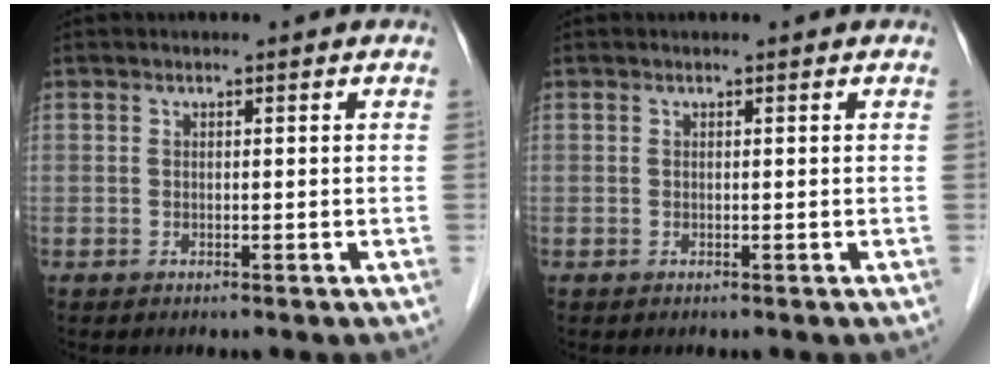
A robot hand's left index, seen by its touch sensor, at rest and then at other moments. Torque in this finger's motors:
{"motor_torque": [0.09, -0.05, 0.05, 0.01]}